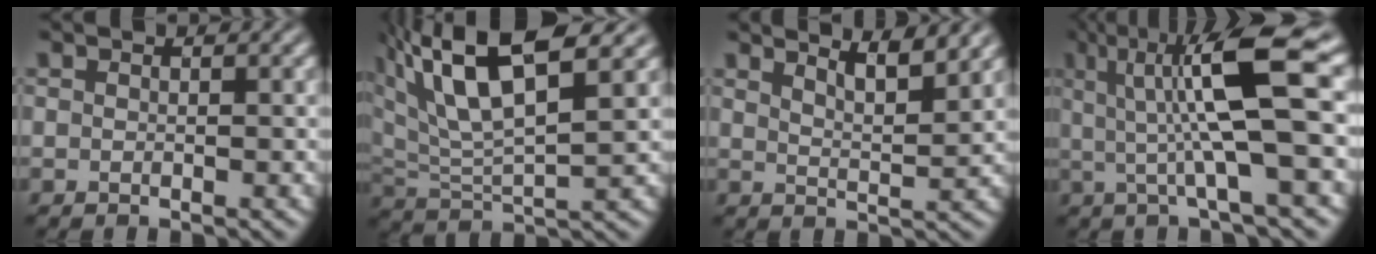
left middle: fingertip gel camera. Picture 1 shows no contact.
{"total": 10.6, "force": [5.4, 3.7, 8.4], "torque": [-0.169, 0.017, 0.099]}
{"total": 4.7, "force": [3.6, 1.1, 2.8], "torque": [-0.029, 0.017, 0.040]}
{"total": 9.4, "force": [1.7, 1.9, 9.1], "torque": [-0.158, 0.001, 0.035]}